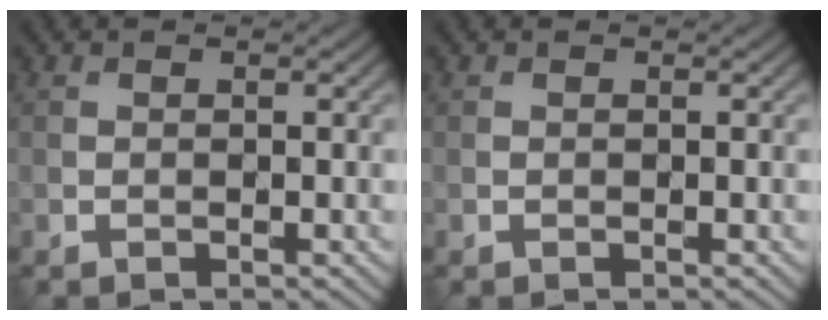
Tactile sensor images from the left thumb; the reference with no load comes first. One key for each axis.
{"total": 0.0}